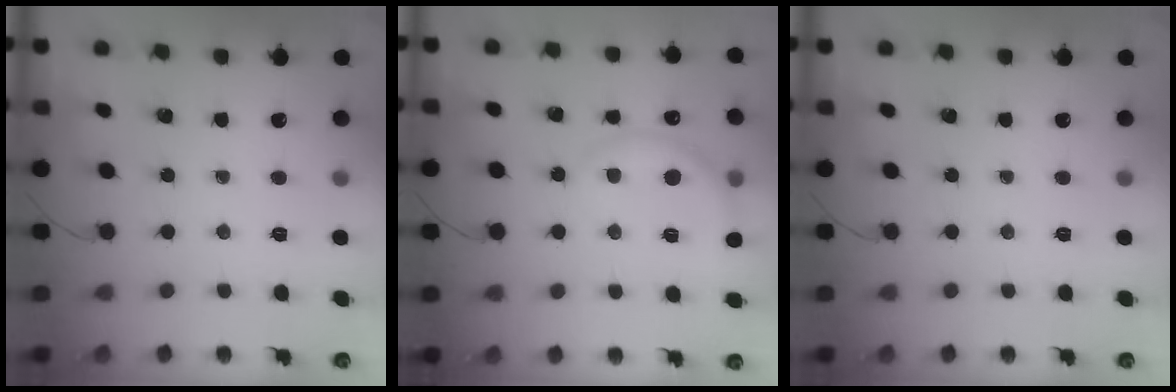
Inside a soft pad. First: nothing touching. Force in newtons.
{"total": 7.2, "press": 7.2, "slide": 0.6}
{"total": 0.0}